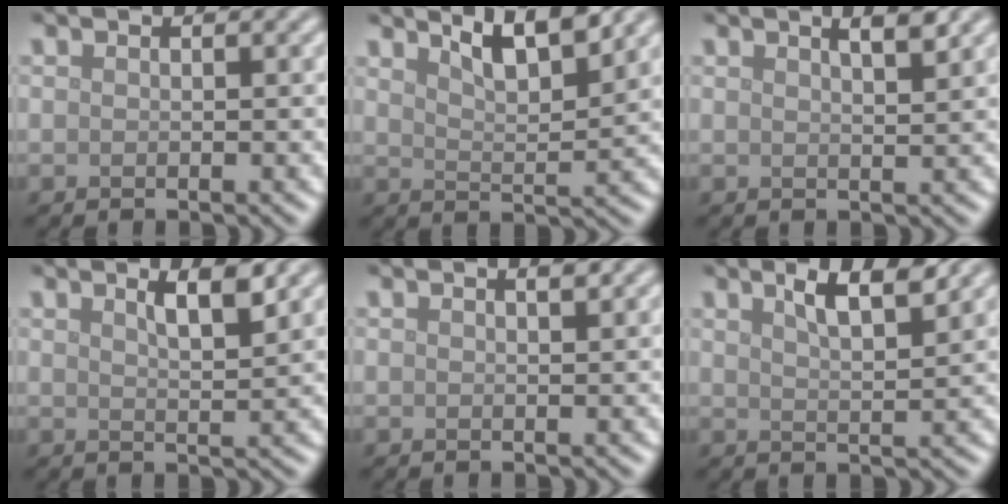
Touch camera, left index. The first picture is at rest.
{"total": 5.1, "force": [3.9, 1.0, 3.1], "torque": [-0.046, 0.014, 0.052]}
{"total": 2.4, "force": [1.6, 0.5, 1.7], "torque": [-0.013, 0.009, 0.014]}
{"total": 3.2, "force": [1.9, 0.7, 2.4], "torque": [-0.032, 0.002, 0.031]}
{"total": 0.9, "force": [0.6, 0.1, 0.6], "torque": [-0.009, 0.001, 0.010]}
{"total": 4.4, "force": [2.9, 1.0, 3.2], "torque": [-0.045, 0.009, 0.045]}